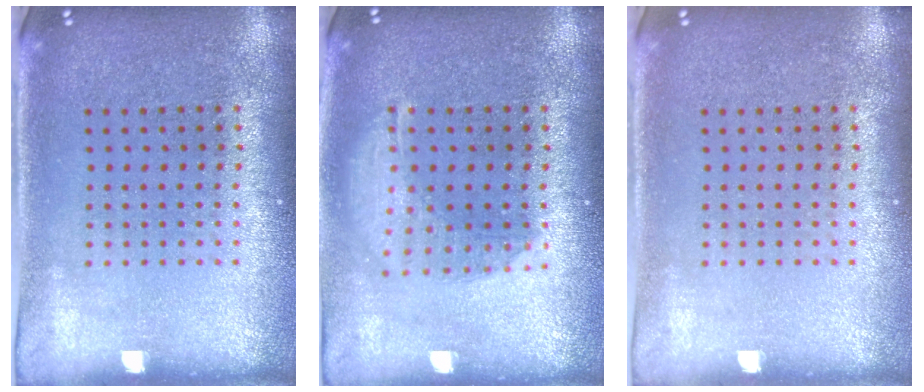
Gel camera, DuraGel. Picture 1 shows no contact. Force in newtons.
{"total": 1.5, "press": 1.3, "slide": 0.7}
{"total": 0.0}